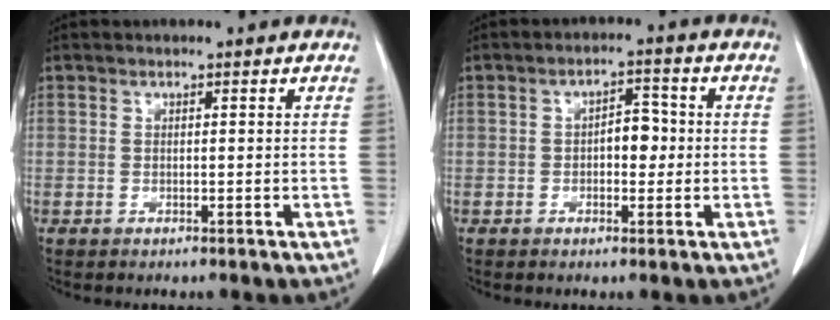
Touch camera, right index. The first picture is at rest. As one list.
[{"total": 4.6, "force": [-0.3, 2.4, 3.9], "torque": [-0.062, 0.016, -0.005]}]